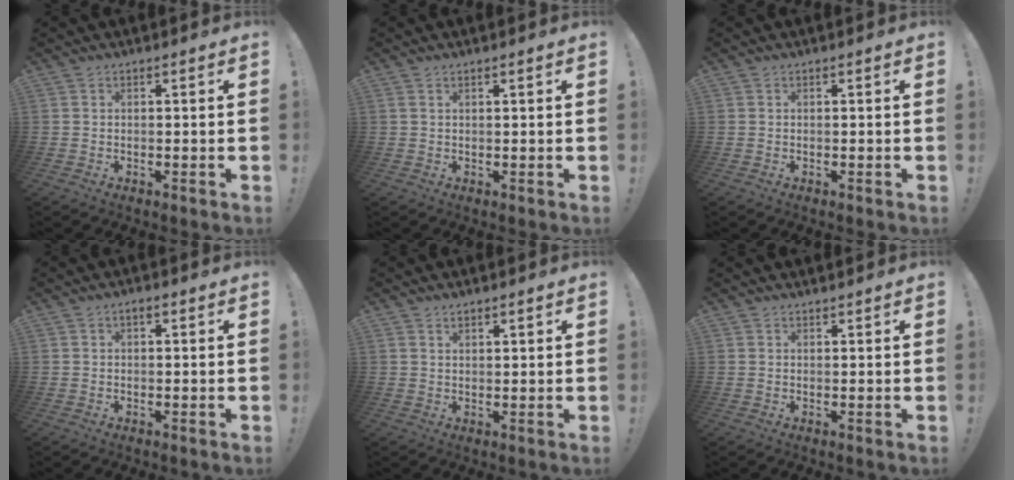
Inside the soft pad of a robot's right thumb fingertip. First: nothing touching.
{"total": 1.0, "force": [0.6, 0.1, 0.8], "torque": [-0.021, 0.003, 0.012]}
{"total": 0.0}
{"total": 1.3, "force": [0.5, 0.5, 1.0], "torque": [-0.013, -0.001, 0.007]}
{"total": 1.7, "force": [1.3, 0.7, 0.8], "torque": [-0.004, -0.007, 0.022]}
{"total": 0.9, "force": [0.9, 0.1, -0.2], "torque": [0.012, -0.004, 0.016]}